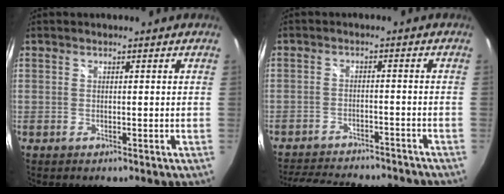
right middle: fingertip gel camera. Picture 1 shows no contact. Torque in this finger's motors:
{"motor_torque": [1.07, -1.07, 0.15, 0.08]}